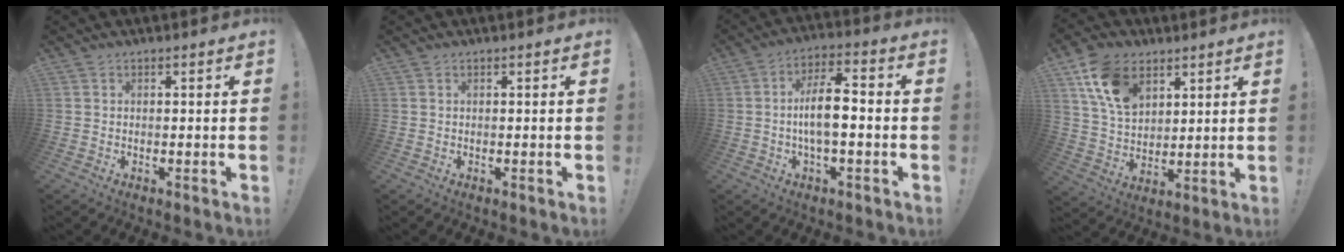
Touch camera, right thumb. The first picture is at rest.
{"total": 0.0}
{"total": 10.4, "force": [-1.4, 3.8, 9.5], "torque": [-0.160, 0.011, -0.030]}
{"total": 14.3, "force": [7.5, 9.5, 7.5], "torque": [-0.136, -0.021, 0.150]}